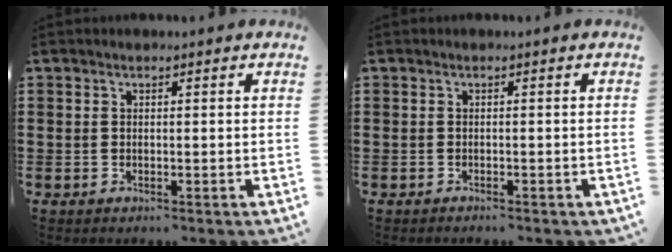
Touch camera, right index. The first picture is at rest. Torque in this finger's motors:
{"motor_torque": [0.67, 0.52, 0.18, 0.02]}